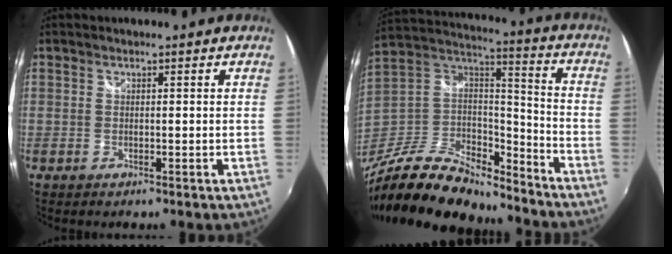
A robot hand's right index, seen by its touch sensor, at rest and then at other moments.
{"total": 28.1, "force": [-21.6, 11.0, 14.2], "torque": [-0.296, 0.001, -0.358]}